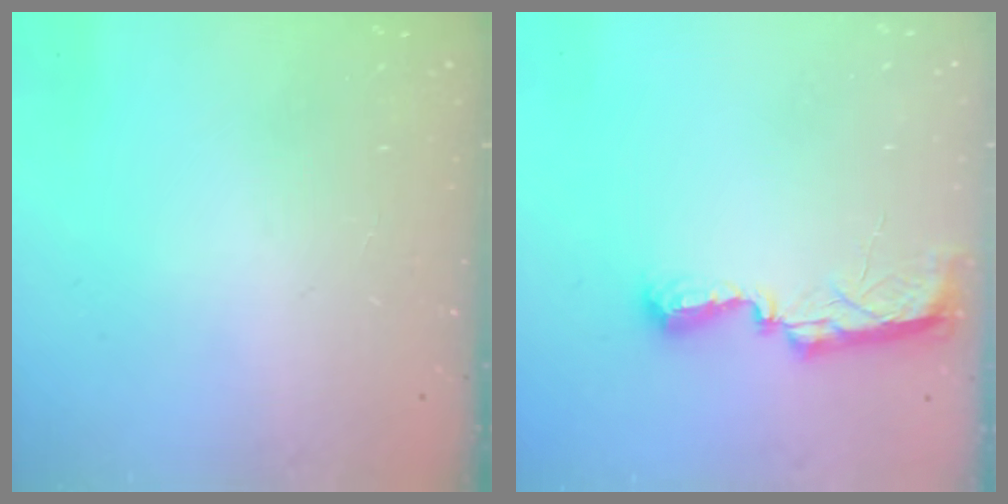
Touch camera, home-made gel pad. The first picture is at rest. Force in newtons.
{"total": 8.0, "press": 7.9, "slide": 1.1}